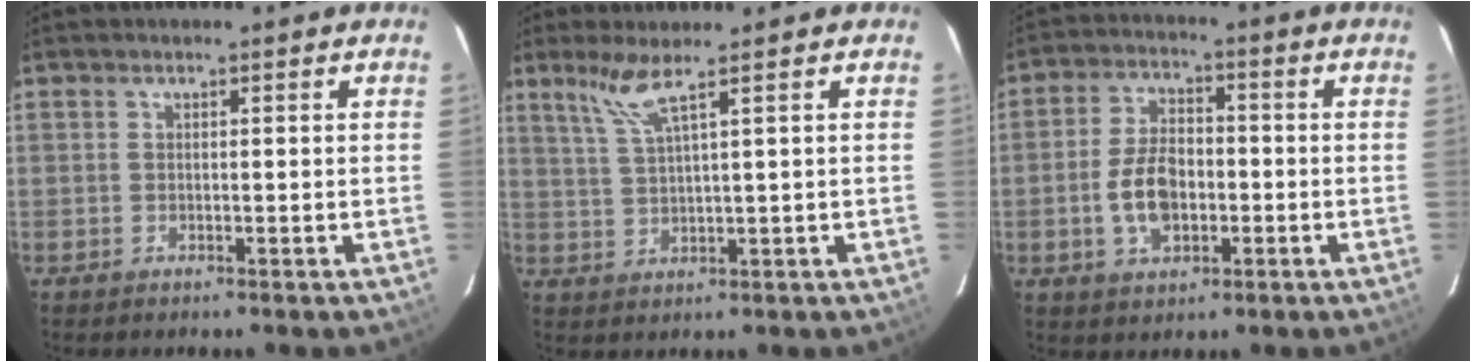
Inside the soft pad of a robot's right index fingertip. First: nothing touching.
{"total": 4.4, "force": [3.0, -0.8, 3.1], "torque": [-0.065, -0.005, 0.066]}
{"total": 8.9, "force": [-2.1, 5.3, 6.8], "torque": [-0.136, 0.011, -0.029]}